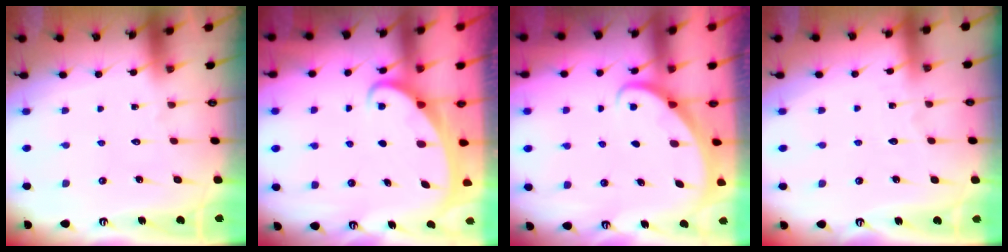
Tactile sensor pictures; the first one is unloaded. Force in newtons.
{"total": 1.9, "press": 1.9, "slide": 0.3}
{"total": 2.3, "press": 2.3, "slide": 0.1}
{"total": 1.7, "press": 1.7, "slide": 0.2}